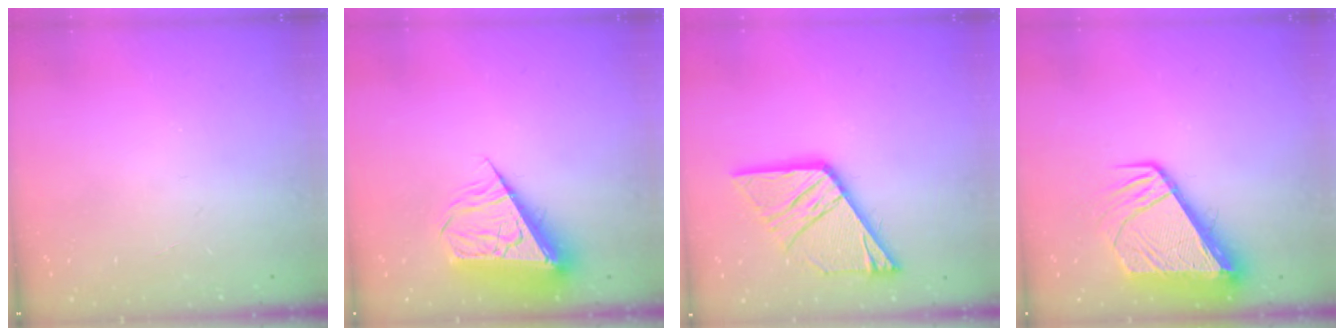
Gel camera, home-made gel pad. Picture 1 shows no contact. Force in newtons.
{"total": 9.3, "press": 9.3, "slide": 1.2}
{"total": 15.6, "press": 15.5, "slide": 1.6}
{"total": 10.9, "press": 10.8, "slide": 1.4}